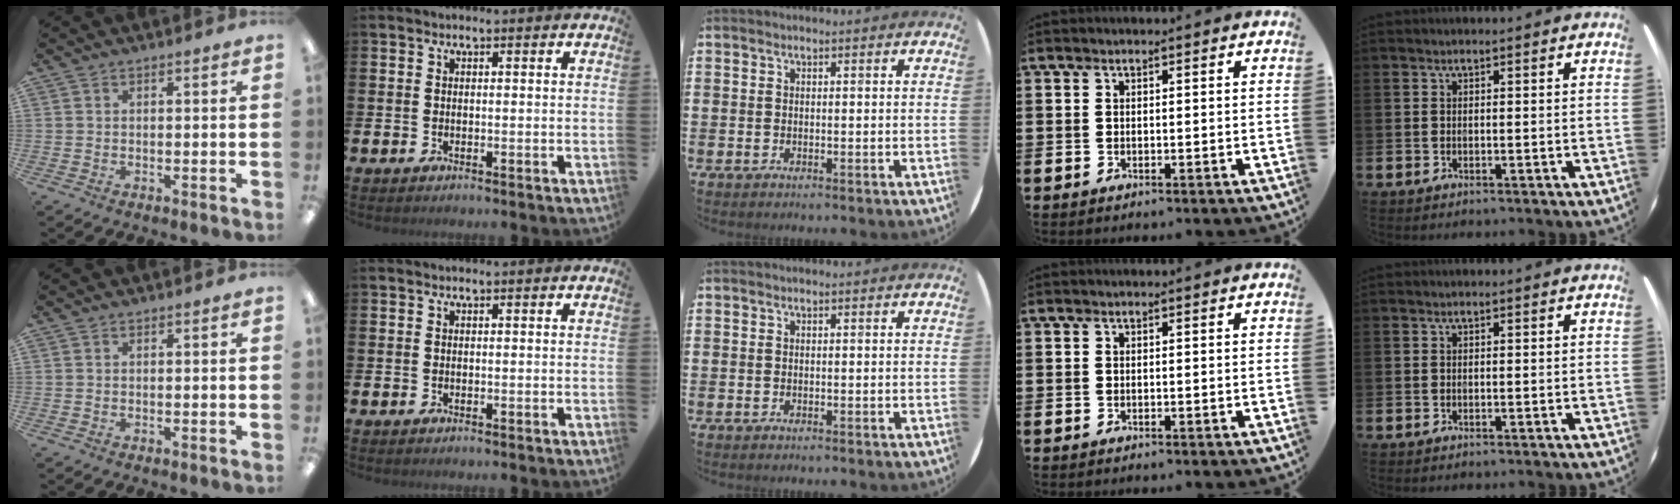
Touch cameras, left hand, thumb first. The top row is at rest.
{}